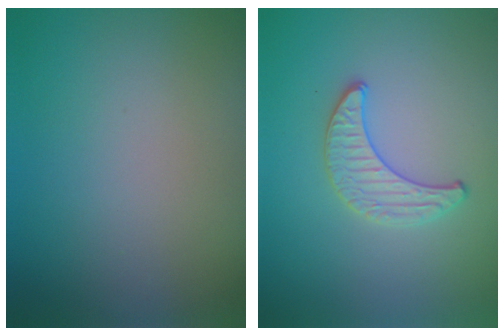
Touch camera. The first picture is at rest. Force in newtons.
{"total": 1.5, "press": 1.5, "slide": 0.1}